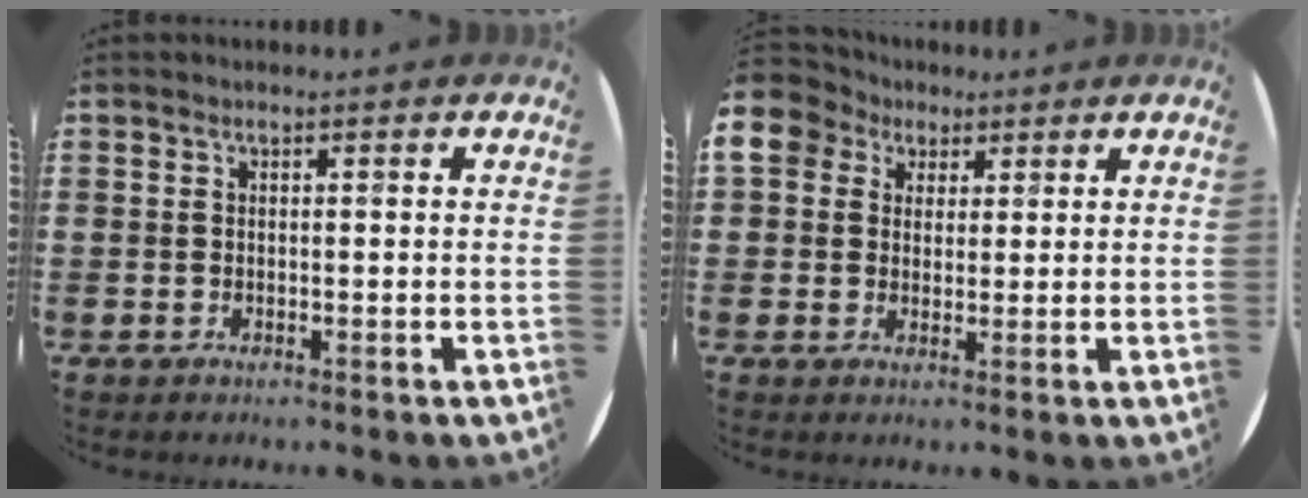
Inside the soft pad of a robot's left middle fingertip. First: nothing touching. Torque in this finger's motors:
{"motor_torque": [1.73, -0.41, 1.05, 0.21]}